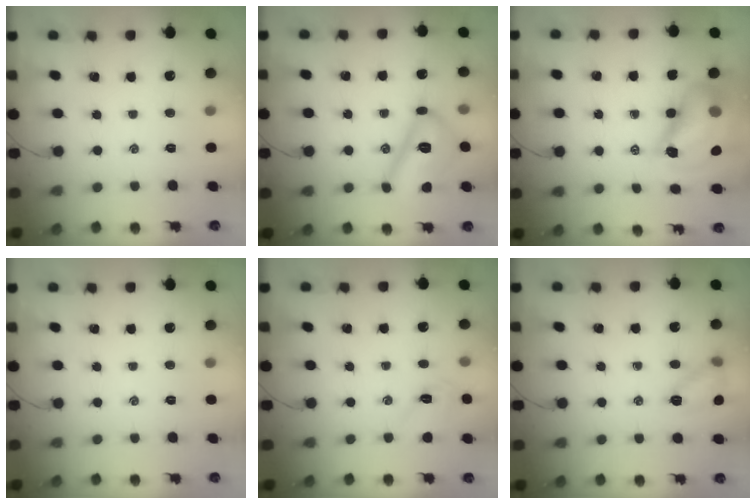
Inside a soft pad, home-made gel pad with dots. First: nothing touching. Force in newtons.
{"total": 13.0, "press": 12.9, "slide": 1.6}
{"total": 16.1, "press": 15.4, "slide": 4.7}
{"total": 0.0}
{"total": 5.5, "press": 5.3, "slide": 1.4}
{"total": 9.8, "press": 9.8, "slide": 1.0}